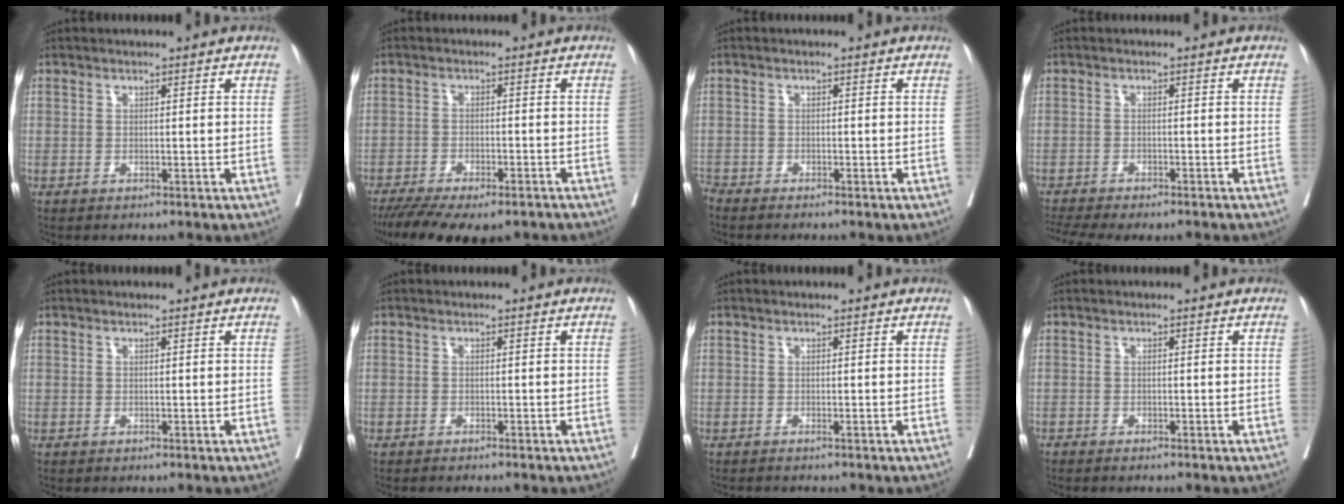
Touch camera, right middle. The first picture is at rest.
{"total": 14.2, "force": [-11.2, 4.3, 7.6], "torque": [-0.155, -0.023, -0.162]}
{"total": 2.5, "force": [-2.4, 0.0, 0.6], "torque": [-0.005, -0.004, -0.041]}
{"total": 10.2, "force": [-9.1, 1.5, 4.4], "torque": [-0.073, -0.004, -0.129]}
{"total": 0.0}
{"total": 1.9, "force": [-1.7, 0.3, 0.7], "torque": [-0.010, -0.004, -0.022]}
{"total": 1.2, "force": [-1.1, -0.2, 0.4], "torque": [-0.007, -0.002, -0.016]}
{"total": 1.1, "force": [-1.0, 0.0, 0.4], "torque": [-0.003, 0.001, -0.016]}